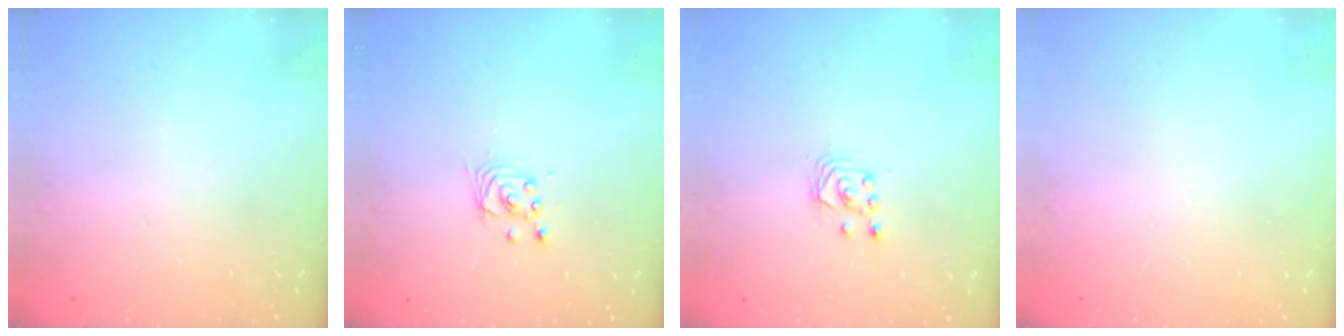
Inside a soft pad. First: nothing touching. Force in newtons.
{"total": 2.9, "press": 2.9, "slide": 0.1}
{"total": 2.5, "press": 2.5, "slide": 0.3}
{"total": 0.0}